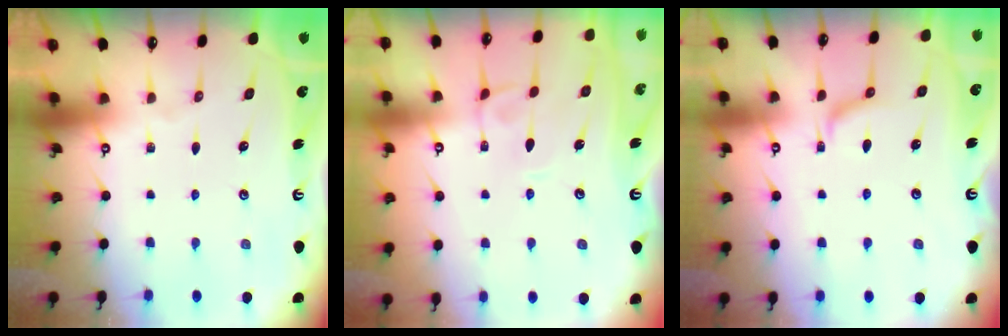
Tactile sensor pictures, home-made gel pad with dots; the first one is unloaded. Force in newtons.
{"total": 2.1, "press": 2.1, "slide": 0.3}
{"total": 1.3, "press": 1.2, "slide": 0.5}